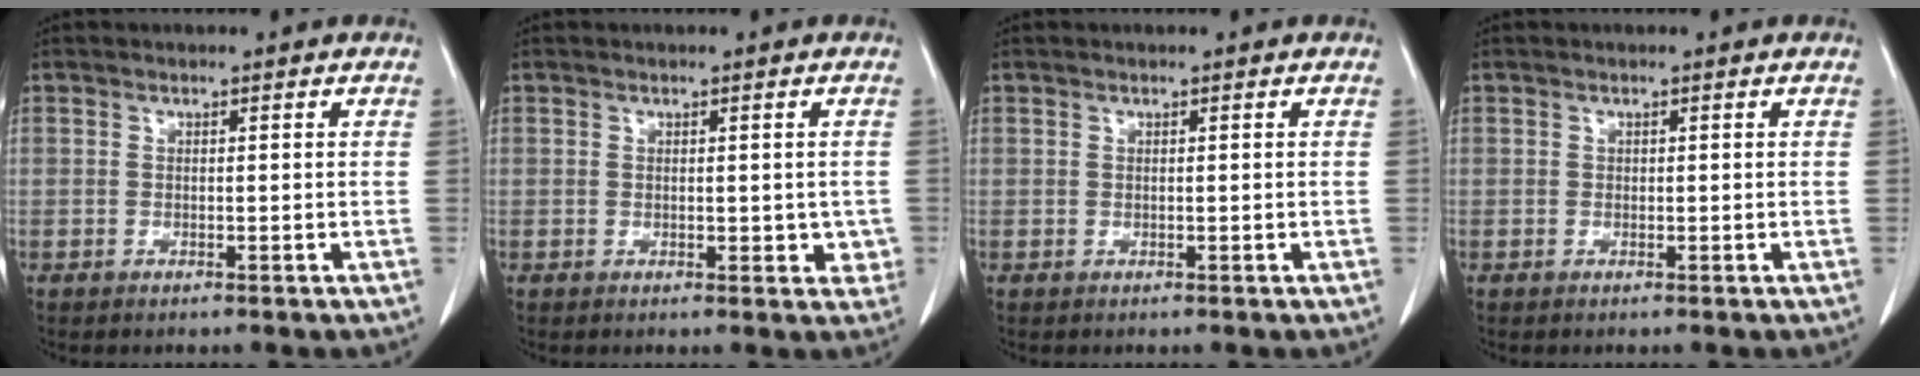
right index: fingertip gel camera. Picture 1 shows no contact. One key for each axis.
{"total": 2.6, "fx": -0.4, "fy": 1.5, "fz": 2.1, "tx": -0.010, "ty": 0.000, "tz": -0.005}
{"total": 0.0}
{"total": 0.0}